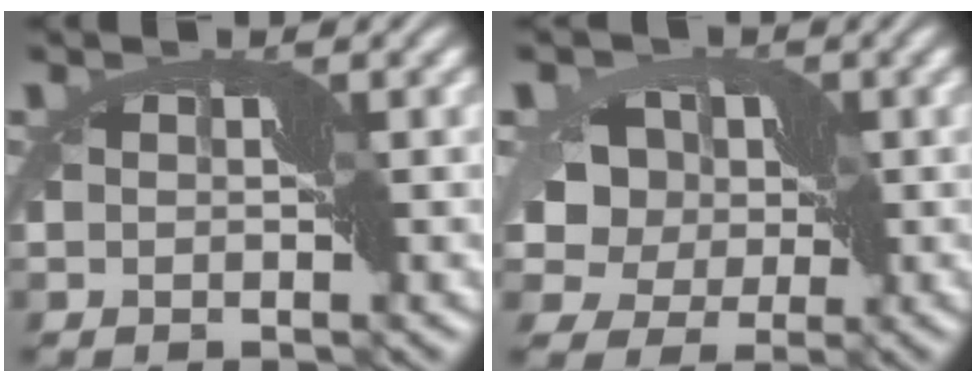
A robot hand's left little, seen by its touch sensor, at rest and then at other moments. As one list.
[{"total": 9.0, "force": [0.8, 7.5, 4.8], "torque": [-0.071, 0.021, -0.012]}]